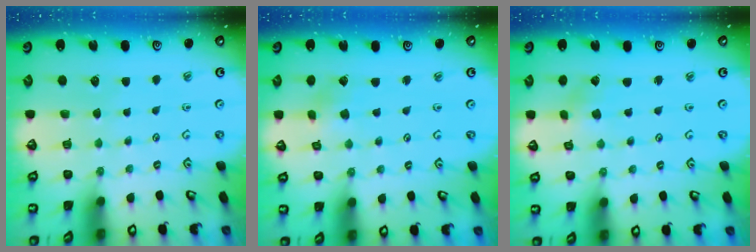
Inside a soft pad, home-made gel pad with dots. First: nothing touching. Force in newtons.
{"total": 1.2, "press": 1.2, "slide": 0.1}
{"total": 0.0}